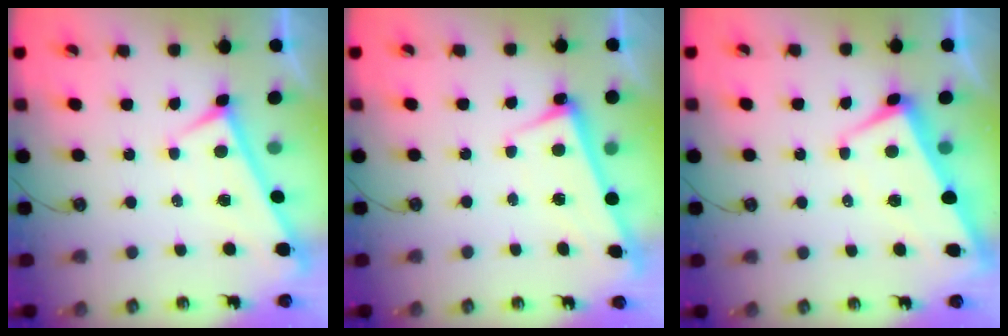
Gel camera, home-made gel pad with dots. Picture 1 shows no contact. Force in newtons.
{"total": 2.8, "press": 2.7, "slide": 0.4}
{"total": 1.0, "press": 0.3, "slide": 1.0}